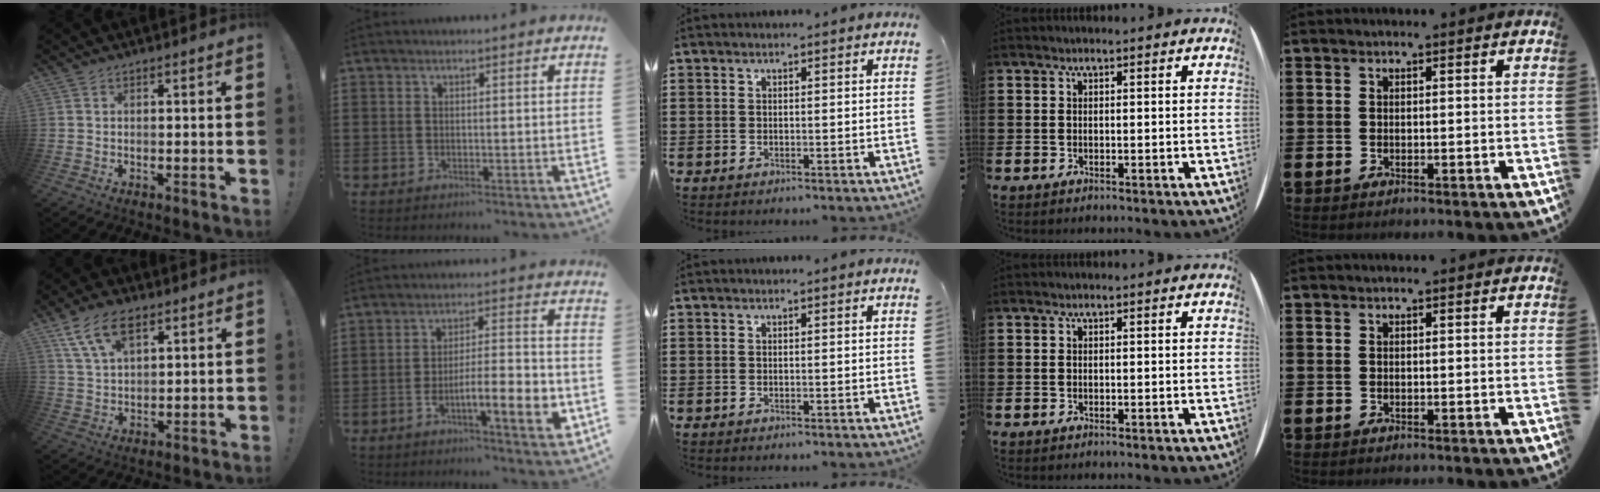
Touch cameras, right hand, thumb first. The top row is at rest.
{"thumb": {"total": 10.7, "force": [6.0, 5.5, 6.9], "torque": [-0.128, -0.006, 0.115]}, "index": {"total": 8.9, "force": [-3.9, 1.9, 7.7], "torque": [-0.116, 0.002, -0.068]}}